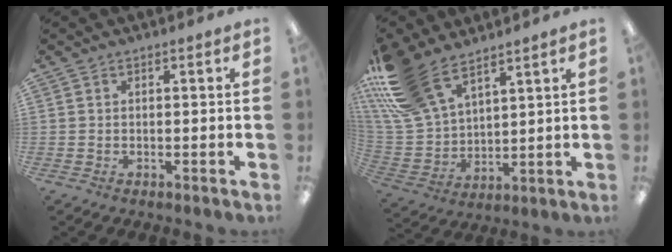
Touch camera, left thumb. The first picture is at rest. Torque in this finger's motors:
{"motor_torque": [0.55, 0.33, 1.17, -1.60, 0.16]}